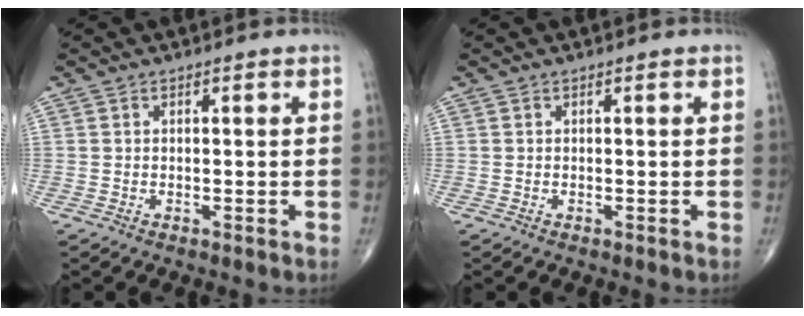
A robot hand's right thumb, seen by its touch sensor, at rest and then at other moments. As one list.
[{"total": 0.0}]